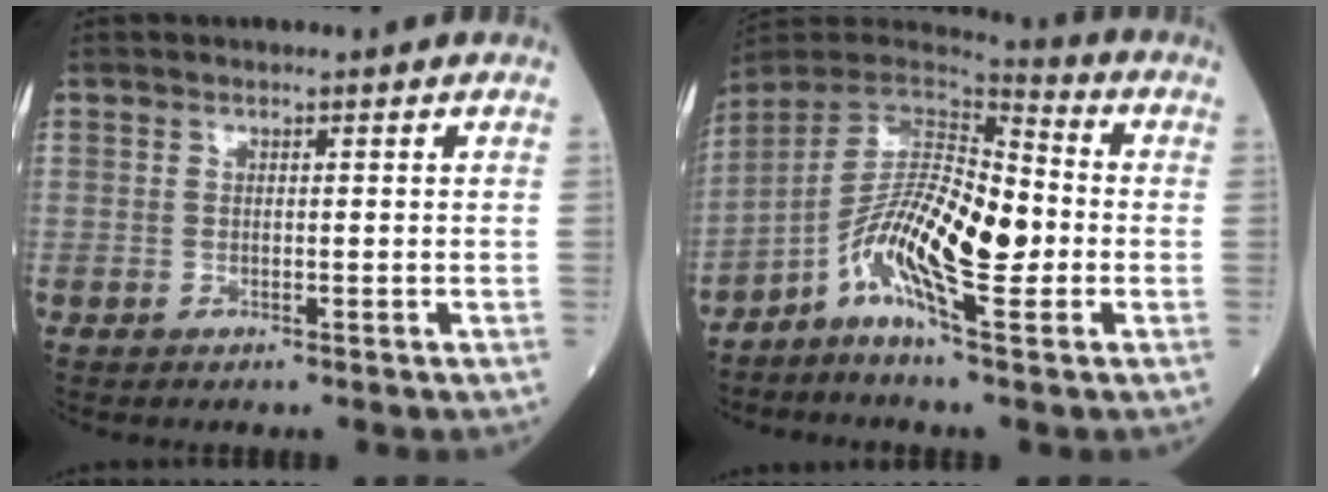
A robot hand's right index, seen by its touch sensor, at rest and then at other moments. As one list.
[{"total": 13.1, "force": [-3.3, 2.6, 12.5], "torque": [-0.230, 0.013, -0.067]}]